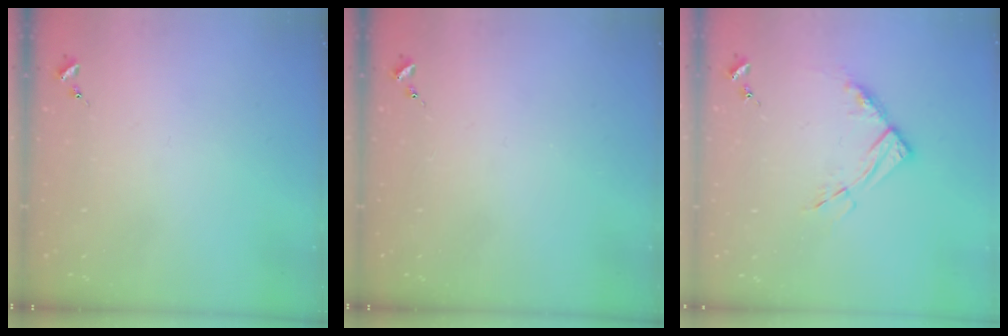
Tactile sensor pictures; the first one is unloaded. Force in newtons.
{"total": 0.0}
{"total": 9.6, "press": 9.5, "slide": 1.1}